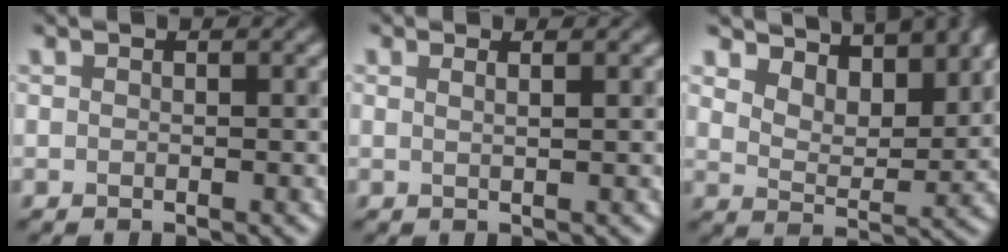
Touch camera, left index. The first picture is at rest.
{"total": 1.2, "force": [0.8, 0.3, 0.8], "torque": [-0.004, 0.015, 0.010]}
{"total": 7.0, "force": [6.4, 1.4, 2.5], "torque": [-0.062, -0.009, 0.115]}